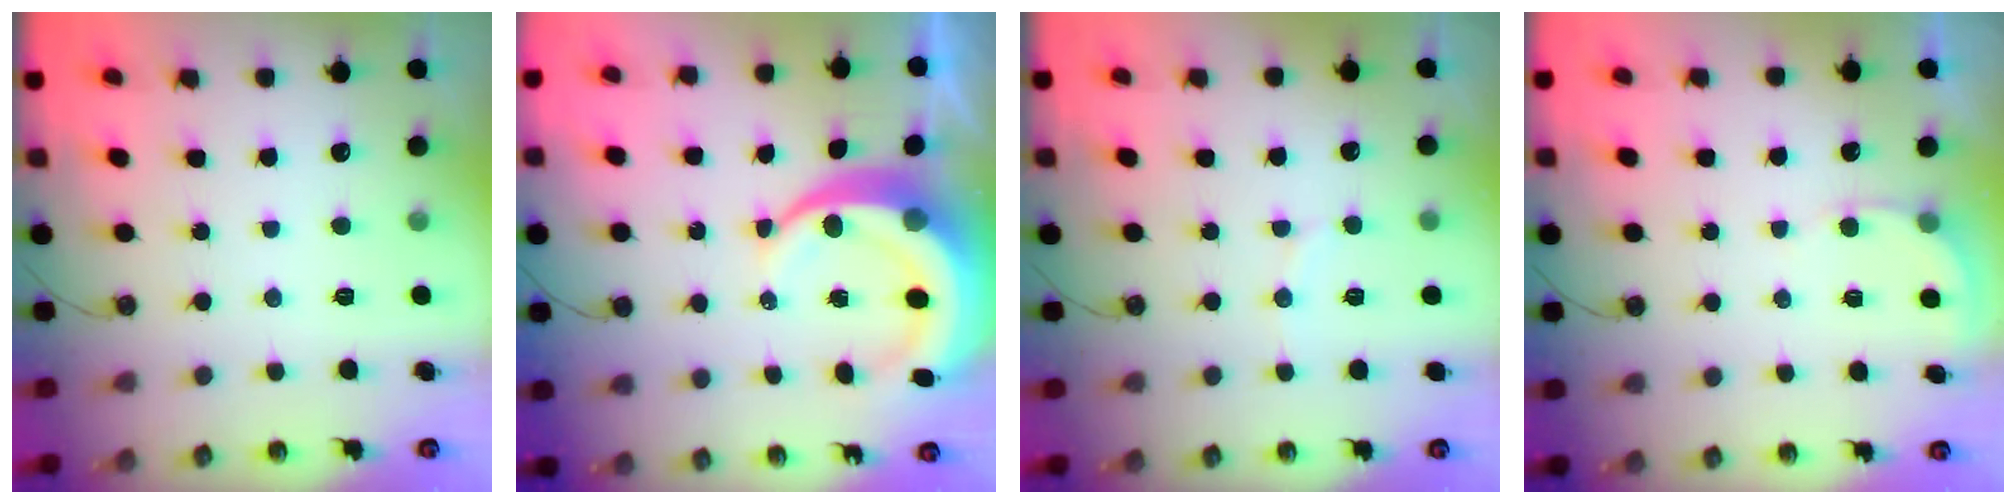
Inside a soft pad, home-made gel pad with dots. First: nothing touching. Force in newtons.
{"total": 12.3, "press": 12.2, "slide": 1.5}
{"total": 5.5, "press": 5.3, "slide": 1.6}
{"total": 3.3, "press": 3.2, "slide": 0.2}